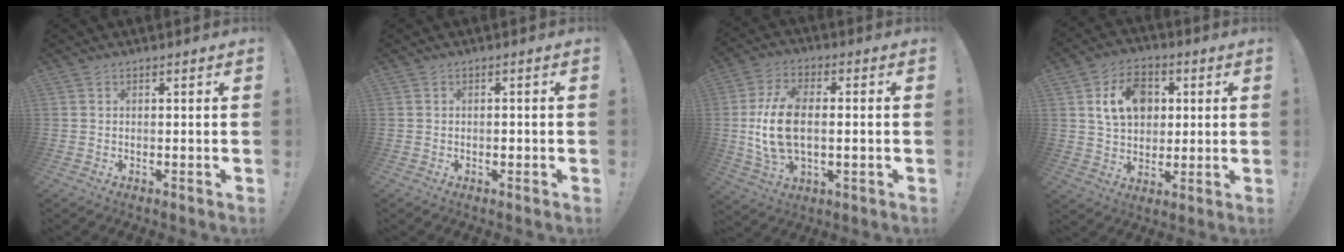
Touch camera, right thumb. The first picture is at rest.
{"total": 1.0, "force": [-0.3, 0.7, 0.6], "torque": [-0.001, -0.001, -0.006]}
{"total": 14.0, "force": [-0.3, 8.1, 11.4], "torque": [-0.228, 0.001, -0.005]}
{"total": 12.9, "force": [3.9, 10.0, 7.2], "torque": [-0.107, 0.000, 0.077]}